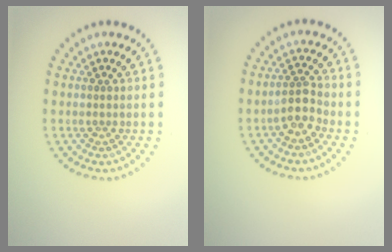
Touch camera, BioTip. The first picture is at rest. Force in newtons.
{"total": 2.5, "press": 2.1, "slide": 1.2}